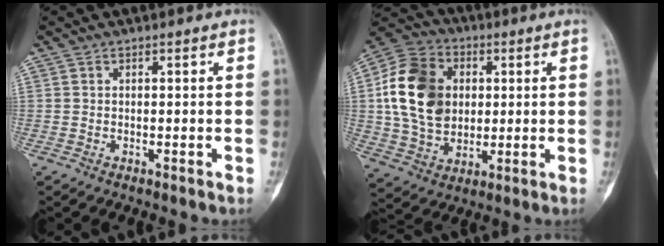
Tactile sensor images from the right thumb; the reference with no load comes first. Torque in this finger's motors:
{"motor_torque": [0.23, 1.97, 0.52, -0.52, 0.32]}